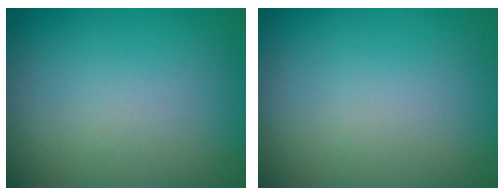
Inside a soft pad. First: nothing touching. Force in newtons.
{"total": 0.0}